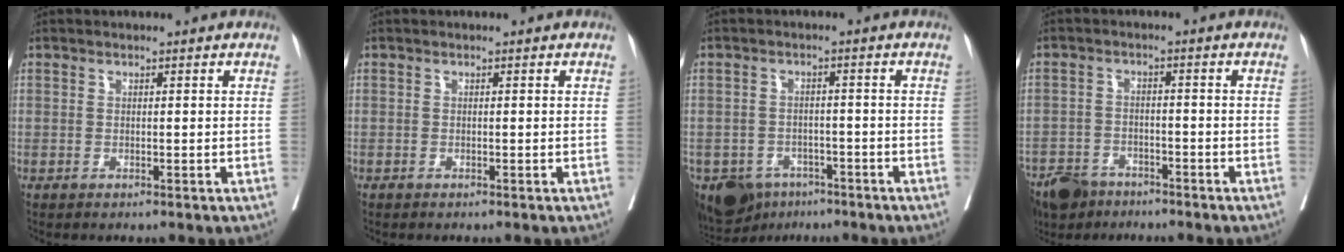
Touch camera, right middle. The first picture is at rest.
{"total": 0.0}
{"total": 10.4, "force": [-6.9, 6.9, 3.5], "torque": [-0.082, -0.006, -0.096]}
{"total": 8.5, "force": [-7.0, 3.8, 2.8], "torque": [-0.050, -0.012, -0.122]}